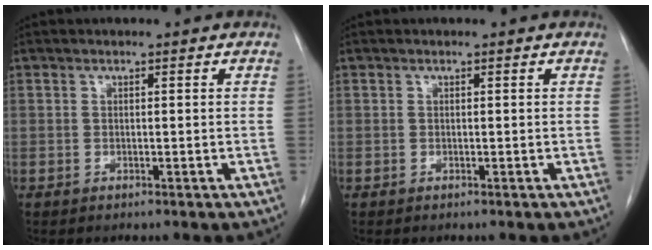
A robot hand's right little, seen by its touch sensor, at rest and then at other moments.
{"total": 0.0}